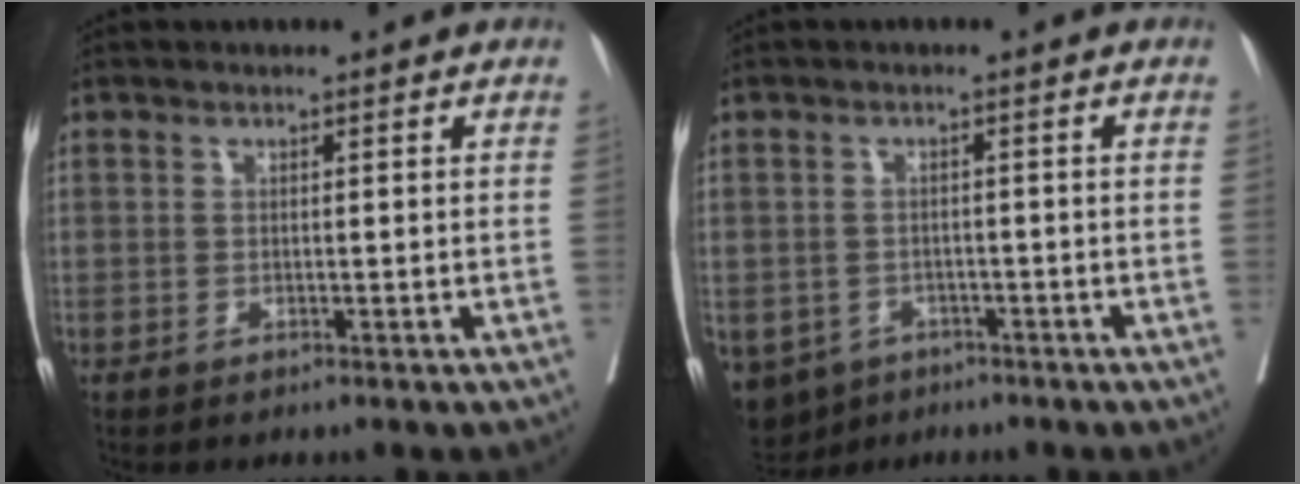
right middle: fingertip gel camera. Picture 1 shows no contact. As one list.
[{"total": 7.5, "force": [-4.6, 5.6, 1.7], "torque": [-0.041, -0.003, -0.065]}]